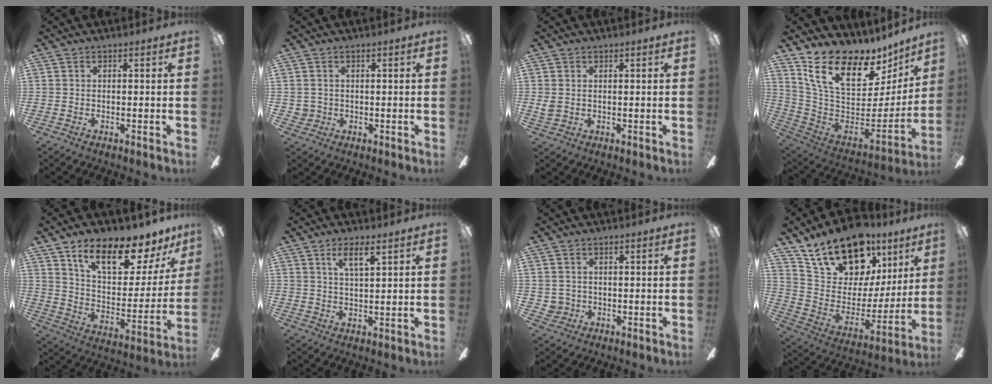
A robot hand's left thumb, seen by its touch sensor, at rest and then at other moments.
{"total": 2.2, "force": [0.4, 2.2, 0.2], "torque": [-0.008, 0.003, 0.009]}
{"total": 1.7, "force": [0.8, 1.3, 0.8], "torque": [-0.017, 0.003, 0.015]}
{"total": 19.5, "force": [12.3, 9.5, 11.7], "torque": [-0.197, -0.090, 0.221]}
{"total": 17.9, "force": [12.9, 6.2, 10.7], "torque": [-0.170, -0.087, 0.217]}
{"total": 5.1, "force": [3.0, 1.4, 3.9], "torque": [-0.068, -0.006, 0.049]}
{"total": 2.7, "force": [0.5, 2.6, 0.1], "torque": [-0.009, 0.005, 0.010]}
{"total": 20.3, "force": [15.4, 10.4, 8.0], "torque": [-0.144, -0.102, 0.281]}